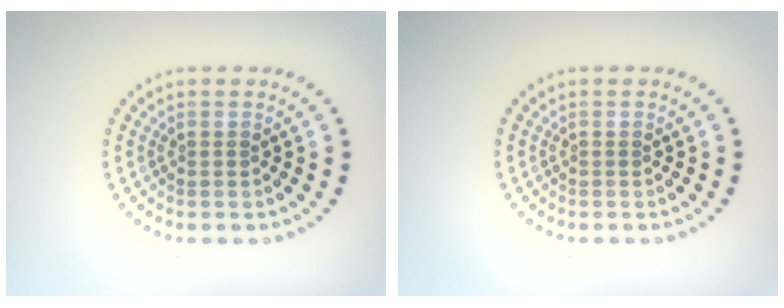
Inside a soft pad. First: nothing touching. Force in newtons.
{"total": 0.0}